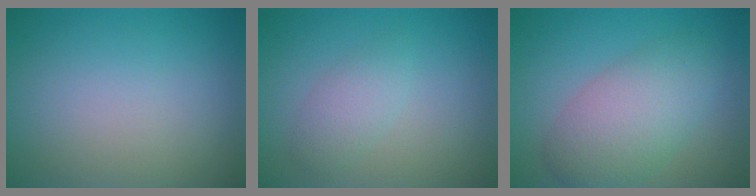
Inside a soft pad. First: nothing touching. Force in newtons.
{"total": 1.9, "press": 1.9, "slide": 0.1}
{"total": 6.0, "press": 6.0, "slide": 0.1}